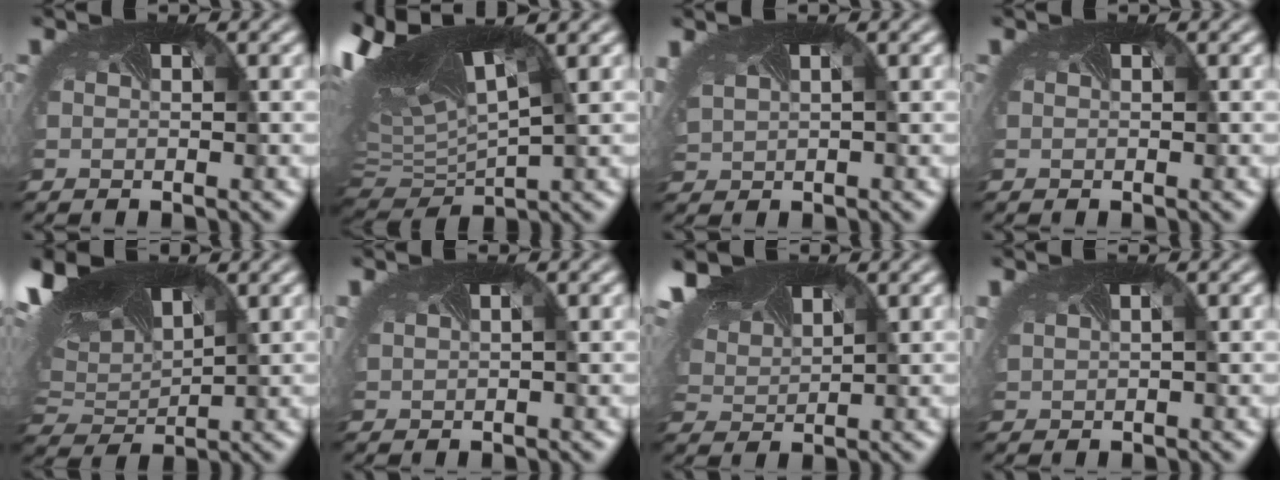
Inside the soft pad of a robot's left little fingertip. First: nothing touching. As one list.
[{"total": 13.0, "force": [4.2, 6.3, 10.5], "torque": [-0.229, 0.019, 0.084]}, {"total": 4.4, "force": [1.4, 2.7, 3.2], "torque": [-0.097, 0.014, 0.037]}, {"total": 0.0}, {"total": 11.5, "force": [5.5, 5.7, 8.2], "torque": [-0.173, 0.027, 0.093]}, {"total": 2.2, "force": [0.9, 1.3, 1.6], "torque": [-0.042, 0.016, 0.016]}, {"total": 8.9, "force": [6.3, 3.8, 4.9], "torque": [-0.130, 0.037, 0.103]}, {"total": 2.7, "force": [1.0, 1.6, 2.0], "torque": [-0.057, 0.014, 0.024]}]